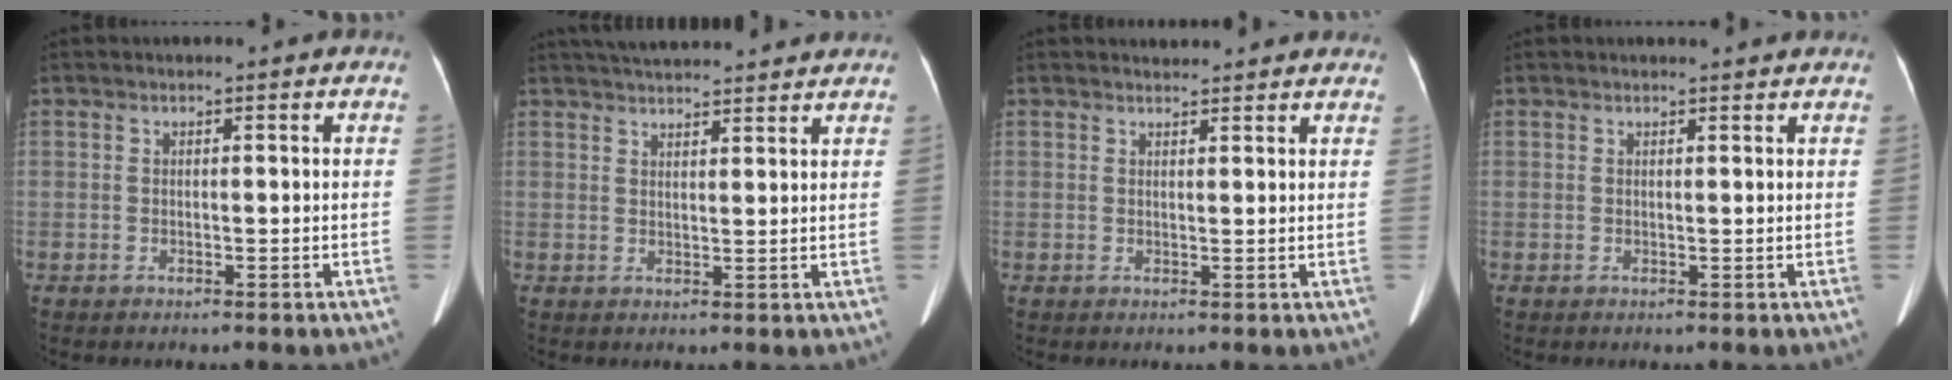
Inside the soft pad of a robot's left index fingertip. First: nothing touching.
{"total": 12.2, "force": [11.2, 1.5, 4.6], "torque": [-0.074, 0.038, 0.156]}
{"total": 4.9, "force": [4.7, 1.2, 0.8], "torque": [-0.006, 0.018, 0.046]}
{"total": 1.9, "force": [1.9, 0.2, 0.4], "torque": [-0.011, 0.003, 0.021]}